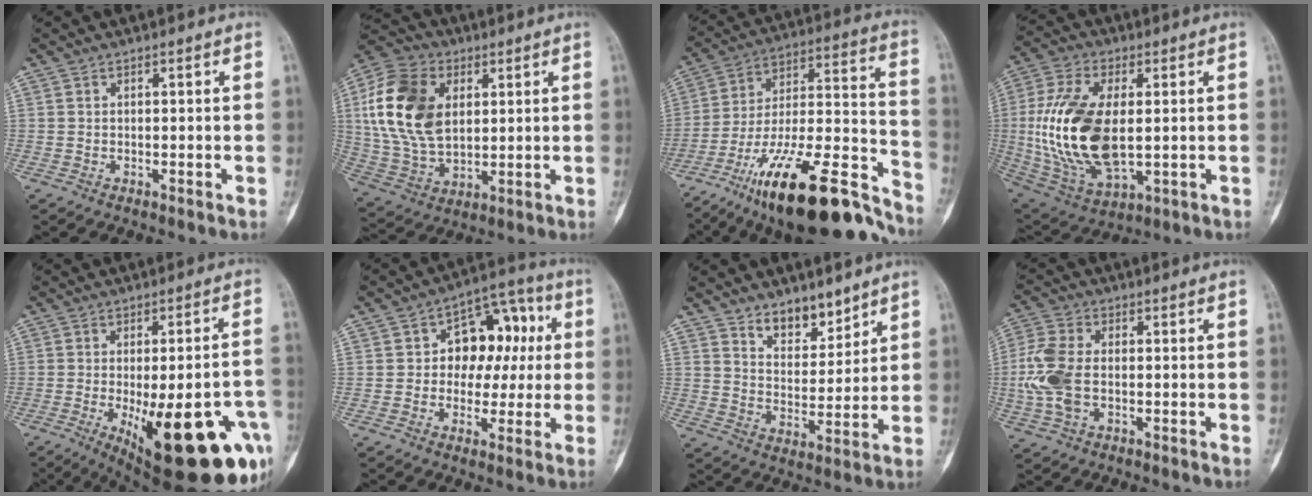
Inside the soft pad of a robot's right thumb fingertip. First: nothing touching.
{"total": 19.1, "force": [4.2, 12.6, 13.7], "torque": [-0.264, -0.002, 0.081]}
{"total": 28.3, "force": [-20.2, 7.7, 18.3], "torque": [-0.242, 0.097, -0.336]}
{"total": 21.0, "force": [0.3, 11.0, 17.9], "torque": [-0.372, -0.011, 0.018]}
{"total": 26.3, "force": [-9.4, 8.8, 22.9], "torque": [-0.245, -0.001, -0.108]}
{"total": 13.1, "force": [1.5, 9.3, 9.1], "torque": [-0.068, 0.031, 0.013]}
{"total": 7.8, "force": [6.0, 3.8, 3.3], "torque": [-0.021, -0.048, 0.106]}
{"total": 9.8, "force": [-0.9, 5.8, 7.8], "torque": [-0.187, 0.011, -0.022]}